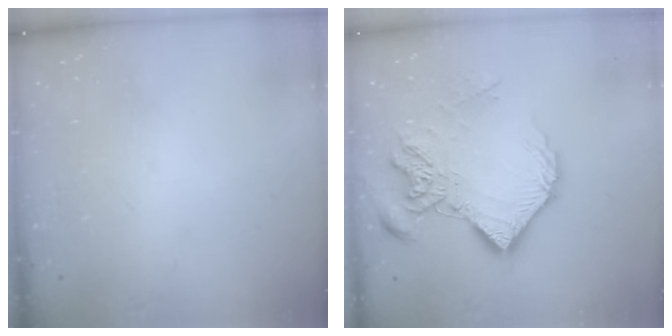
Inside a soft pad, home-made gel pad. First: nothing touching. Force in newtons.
{"total": 14.2, "press": 14.1, "slide": 1.5}